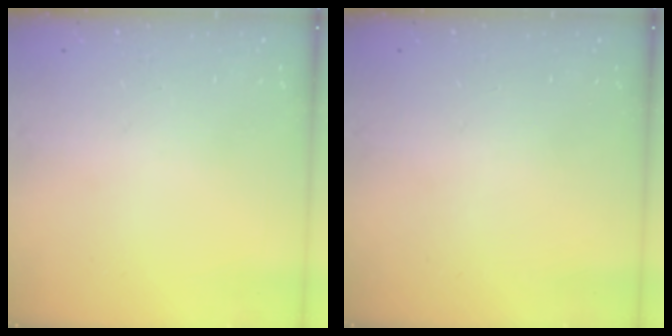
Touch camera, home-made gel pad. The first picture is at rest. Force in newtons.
{"total": 0.0}